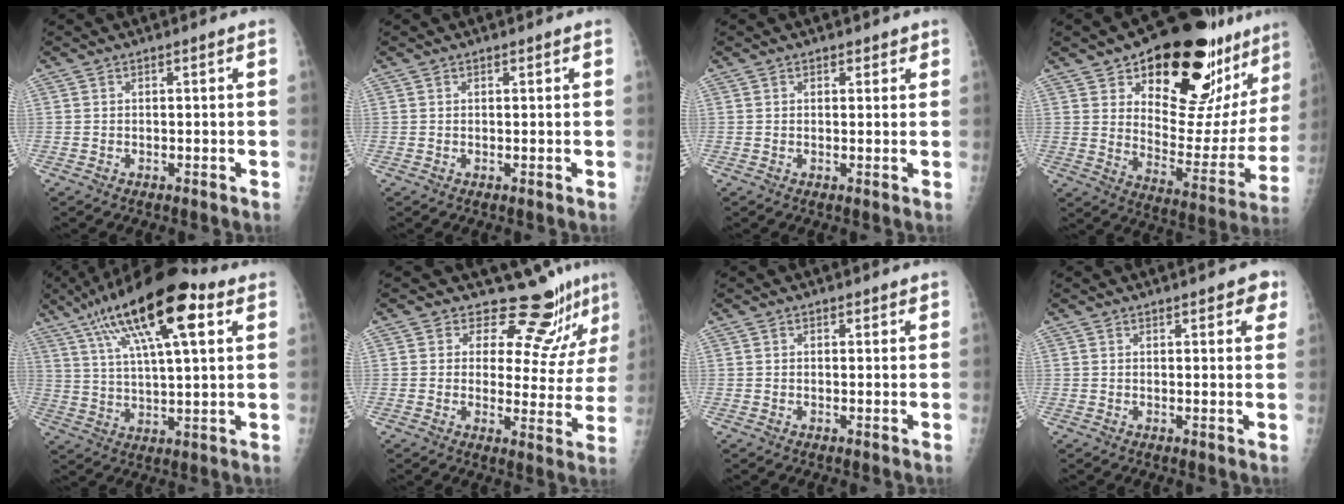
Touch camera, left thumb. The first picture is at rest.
{"total": 0.6, "force": [0.4, 0.4, 0.2], "torque": [0.001, -0.002, 0.004]}
{"total": 1.7, "force": [1.1, 1.2, 0.5], "torque": [0.012, -0.005, 0.010]}
{"total": 28.8, "force": [18.8, 12.0, 18.2], "torque": [-0.219, -0.084, 0.268]}
{"total": 21.2, "force": [10.3, 6.5, 17.4], "torque": [-0.288, -0.001, 0.173]}
{"total": 11.6, "force": [10.6, 3.7, 3.0], "torque": [0.000, -0.087, 0.126]}
{"total": 1.3, "force": [0.9, 0.9, 0.4], "torque": [0.007, -0.004, 0.008]}
{"total": 3.8, "force": [2.5, 1.8, 2.3], "torque": [0.002, -0.009, 0.027]}